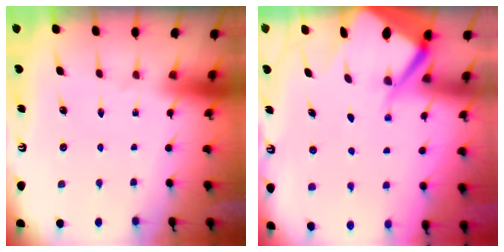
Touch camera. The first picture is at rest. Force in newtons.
{"total": 8.3, "press": 8.2, "slide": 0.9}